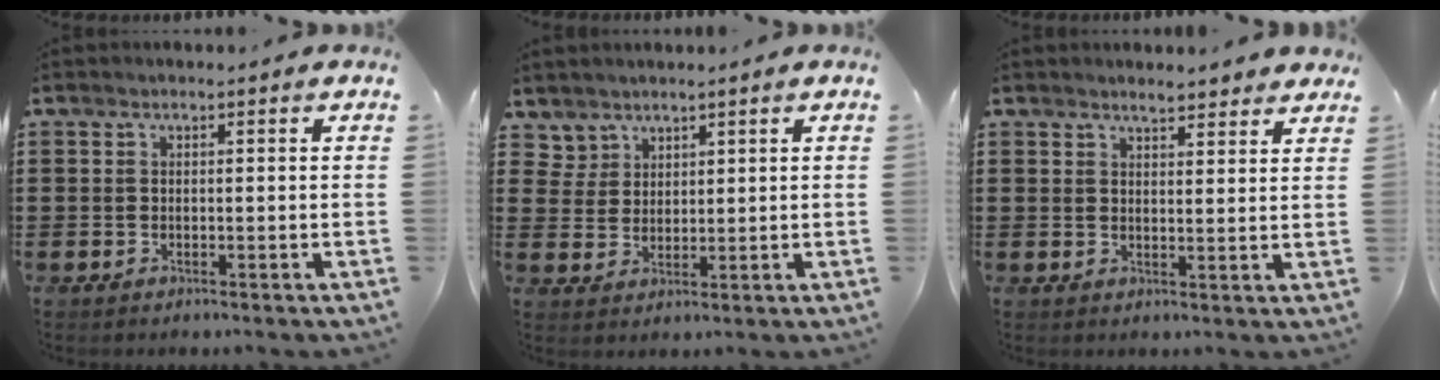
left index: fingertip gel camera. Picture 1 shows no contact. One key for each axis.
{"total": 3.4, "fx": 2.5, "fy": 2.3, "fz": 0.1, "tx": -0.016, "ty": 0.004, "tz": 0.048}
{"total": 2.9, "fx": 2.8, "fy": 0.3, "fz": 0.8, "tx": -0.022, "ty": -0.002, "tz": 0.051}